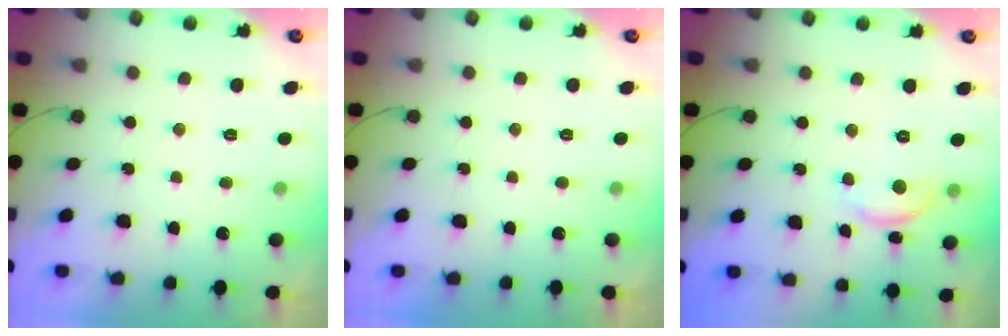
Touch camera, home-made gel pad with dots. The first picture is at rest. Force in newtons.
{"total": 0.0}
{"total": 8.0, "press": 8.0, "slide": 0.4}